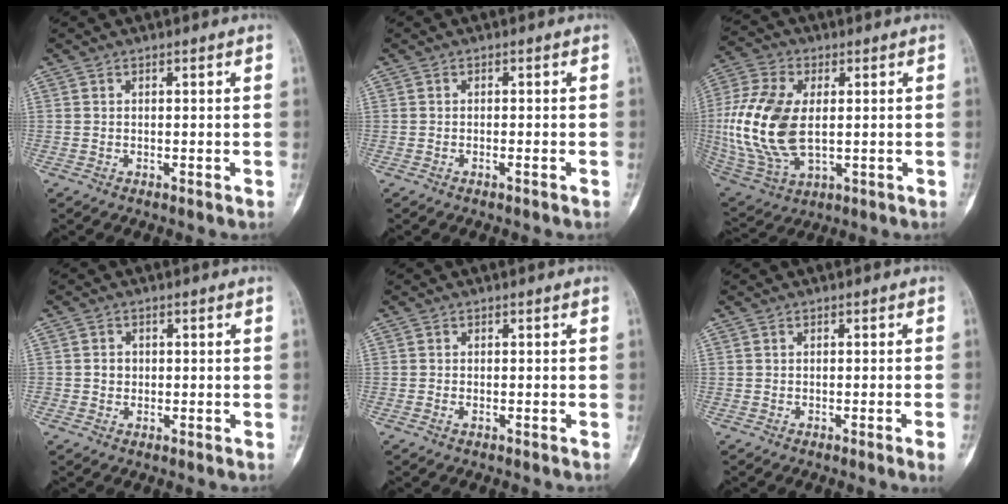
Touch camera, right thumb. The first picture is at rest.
{"total": 0.7, "force": [-0.4, 0.0, 0.6], "torque": [-0.015, 0.004, -0.006]}
{"total": 18.0, "force": [0.3, 10.3, 14.8], "torque": [-0.323, -0.006, 0.015]}
{"total": 1.9, "force": [0.0, 1.7, 0.6], "torque": [0.008, 0.007, -0.001]}
{"total": 0.7, "force": [-0.4, 0.3, 0.6], "torque": [-0.016, 0.002, -0.006]}
{"total": 2.3, "force": [-1.1, -0.3, 1.9], "torque": [-0.036, -0.002, -0.017]}